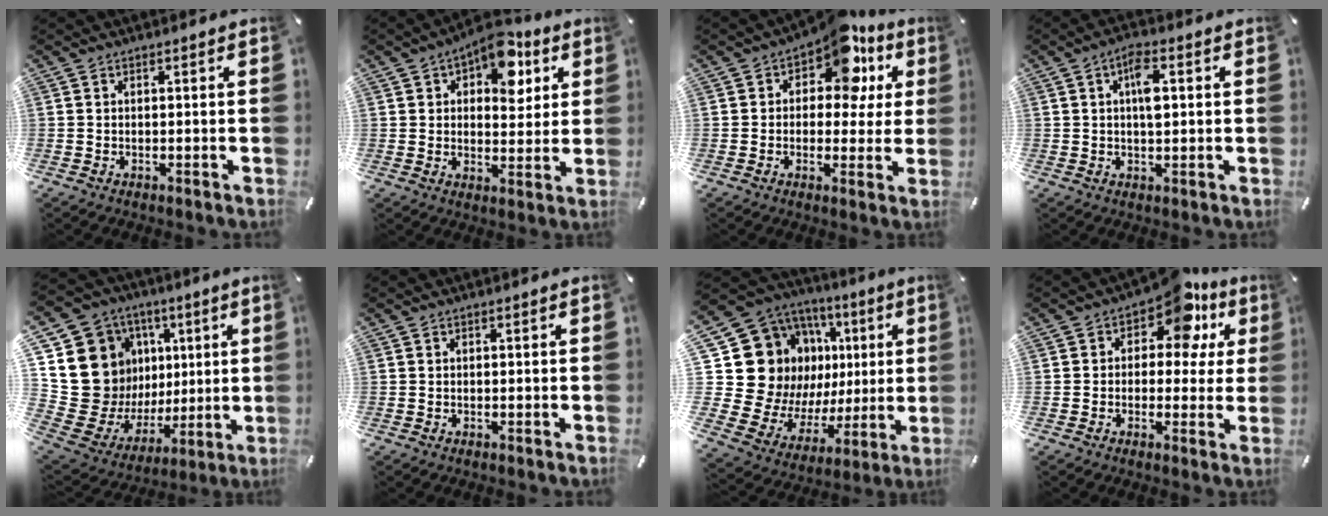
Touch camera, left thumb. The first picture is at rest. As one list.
[{"total": 11.4, "force": [6.3, 6.8, 6.6], "torque": [-0.082, -0.033, 0.109]}, {"total": 12.4, "force": [6.2, 7.5, 7.7], "torque": [-0.118, -0.033, 0.109]}, {"total": 5.8, "force": [1.3, 2.5, 5.1], "torque": [-0.089, 0.004, 0.018]}, {"total": 20.4, "force": [5.0, 18.2, 7.7], "torque": [-0.125, -0.059, 0.135]}, {"total": 0.0}, {"total": 22.8, "force": [6.6, 18.5, 11.5], "torque": [-0.211, -0.067, 0.164]}, {"total": 10.5, "force": [5.3, 6.2, 6.7], "torque": [-0.095, -0.029, 0.088]}]